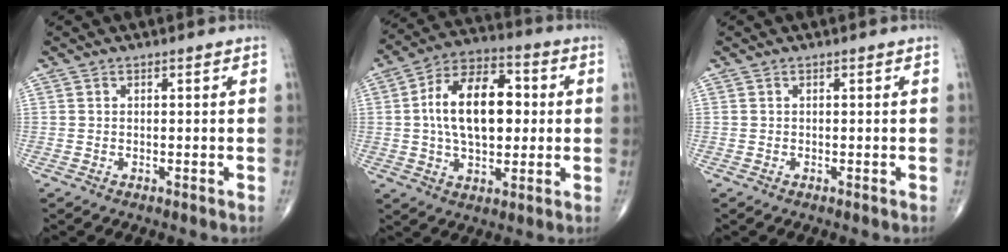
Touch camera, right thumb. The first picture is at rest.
{"total": 16.7, "force": [1.3, 9.5, 13.7], "torque": [-0.212, 0.021, 0.017]}
{"total": 0.0}